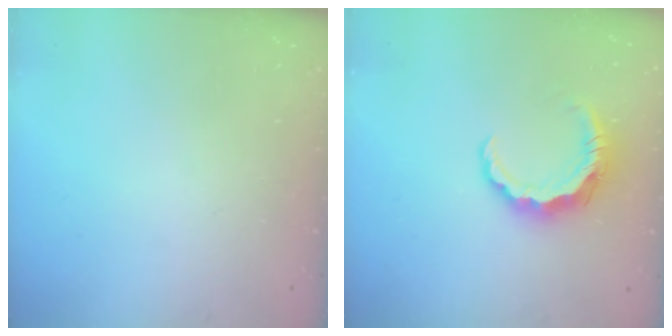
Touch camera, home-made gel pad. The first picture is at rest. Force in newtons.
{"total": 8.3, "press": 8.3, "slide": 1.0}